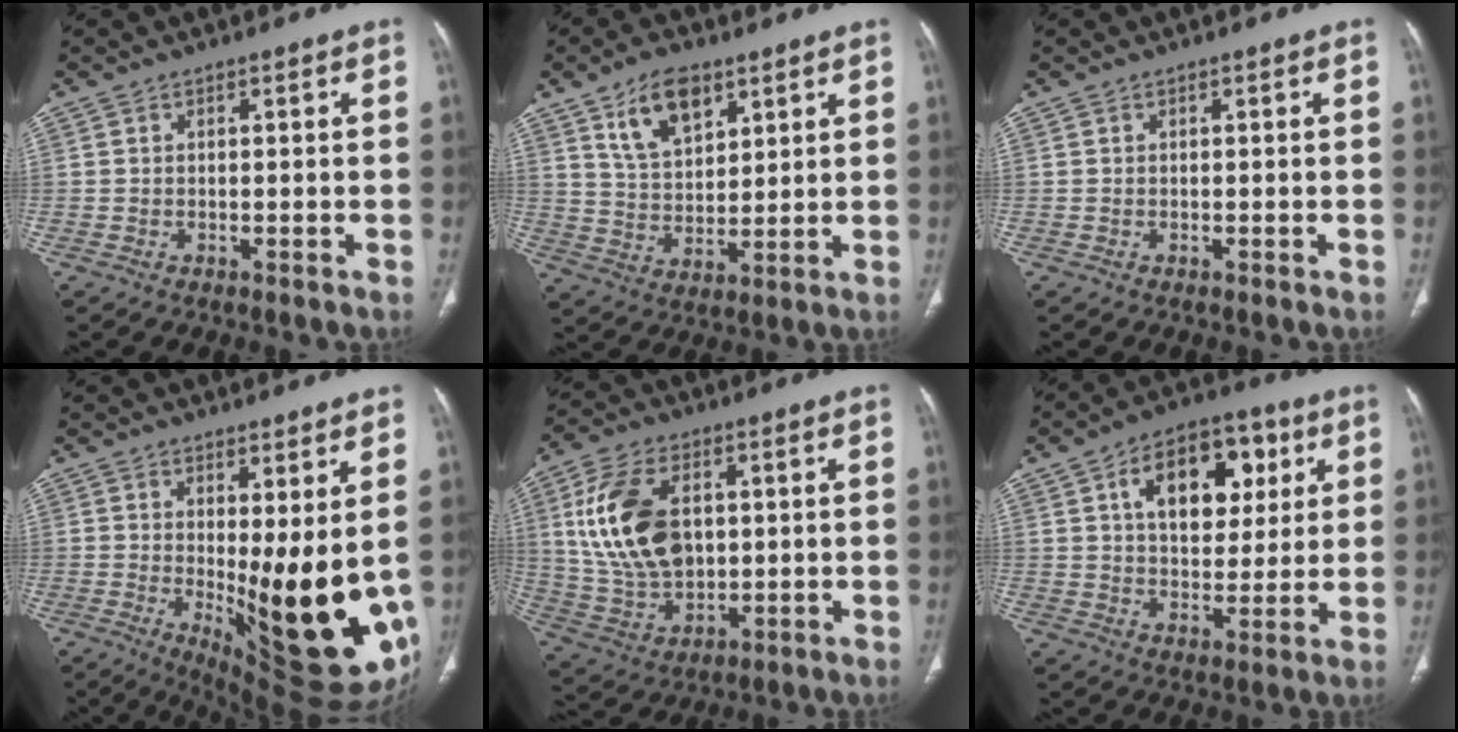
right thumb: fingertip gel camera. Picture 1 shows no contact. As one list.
[{"total": 10.8, "force": [6.1, 5.8, 6.7], "torque": [-0.100, -0.031, 0.119]}, {"total": 0.0}, {"total": 17.0, "force": [-0.4, 5.0, 16.3], "torque": [-0.223, -0.045, 0.015]}, {"total": 17.2, "force": [3.4, 10.8, 12.9], "torque": [-0.238, -0.007, 0.075]}, {"total": 15.8, "force": [5.4, 9.7, 11.3], "torque": [-0.125, 0.001, 0.084]}]